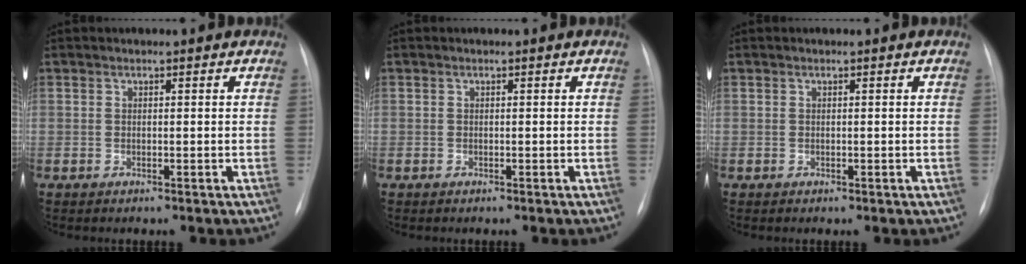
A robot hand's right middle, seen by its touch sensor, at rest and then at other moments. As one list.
[{"total": 0.0}, {"total": 0.0}]